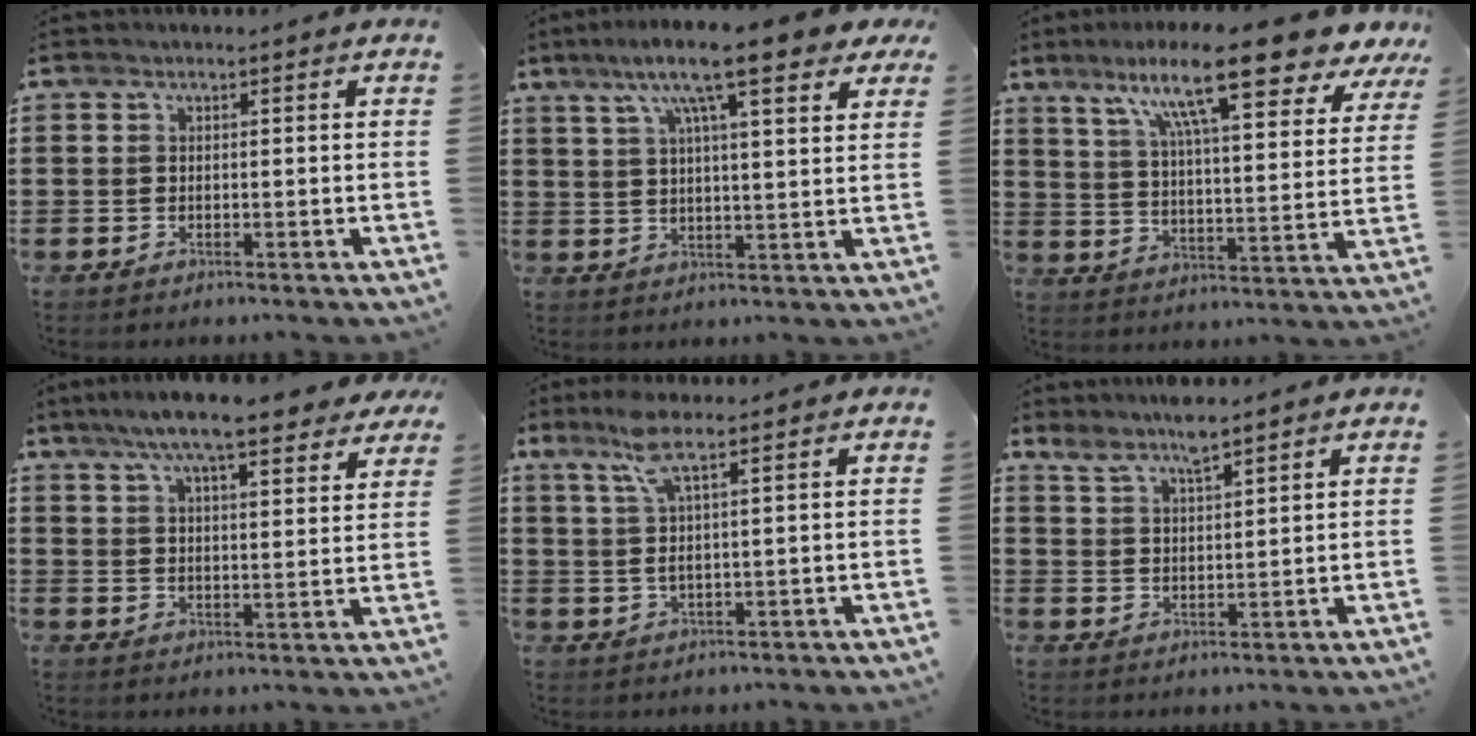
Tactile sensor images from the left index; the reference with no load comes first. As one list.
[{"total": 12.0, "force": [7.9, 1.8, 8.9], "torque": [-0.180, -0.008, 0.130]}, {"total": 15.7, "force": [10.6, 1.8, 11.4], "torque": [-0.212, -0.041, 0.168]}, {"total": 8.9, "force": [7.3, 0.9, 4.9], "torque": [-0.111, -0.022, 0.128]}, {"total": 6.0, "force": [3.4, 0.3, 4.9], "torque": [-0.113, -0.001, 0.058]}, {"total": 4.3, "force": [3.7, 0.4, 2.1], "torque": [-0.052, -0.008, 0.065]}]